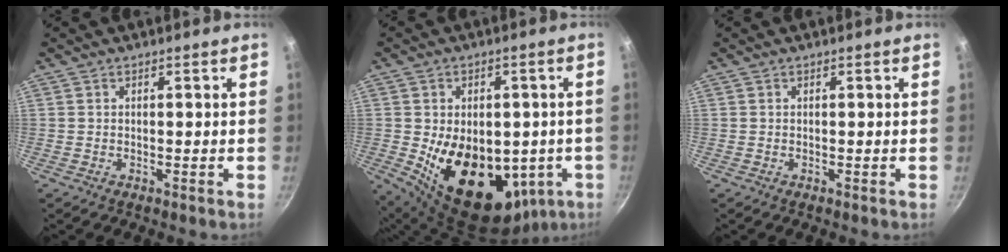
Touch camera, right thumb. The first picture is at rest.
{"total": 21.8, "force": [-3.7, 14.4, 16.0], "torque": [-0.225, -0.007, -0.028]}
{"total": 0.0}